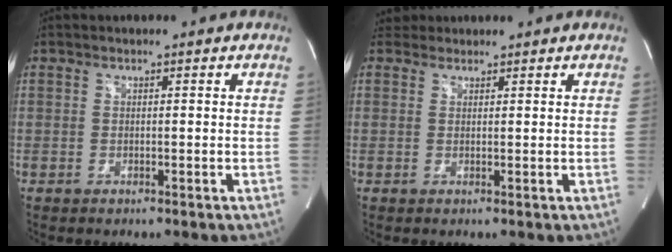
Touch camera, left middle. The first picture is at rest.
{"total": 1.9, "force": [1.6, 0.8, -0.5], "torque": [0.006, 0.017, 0.027]}